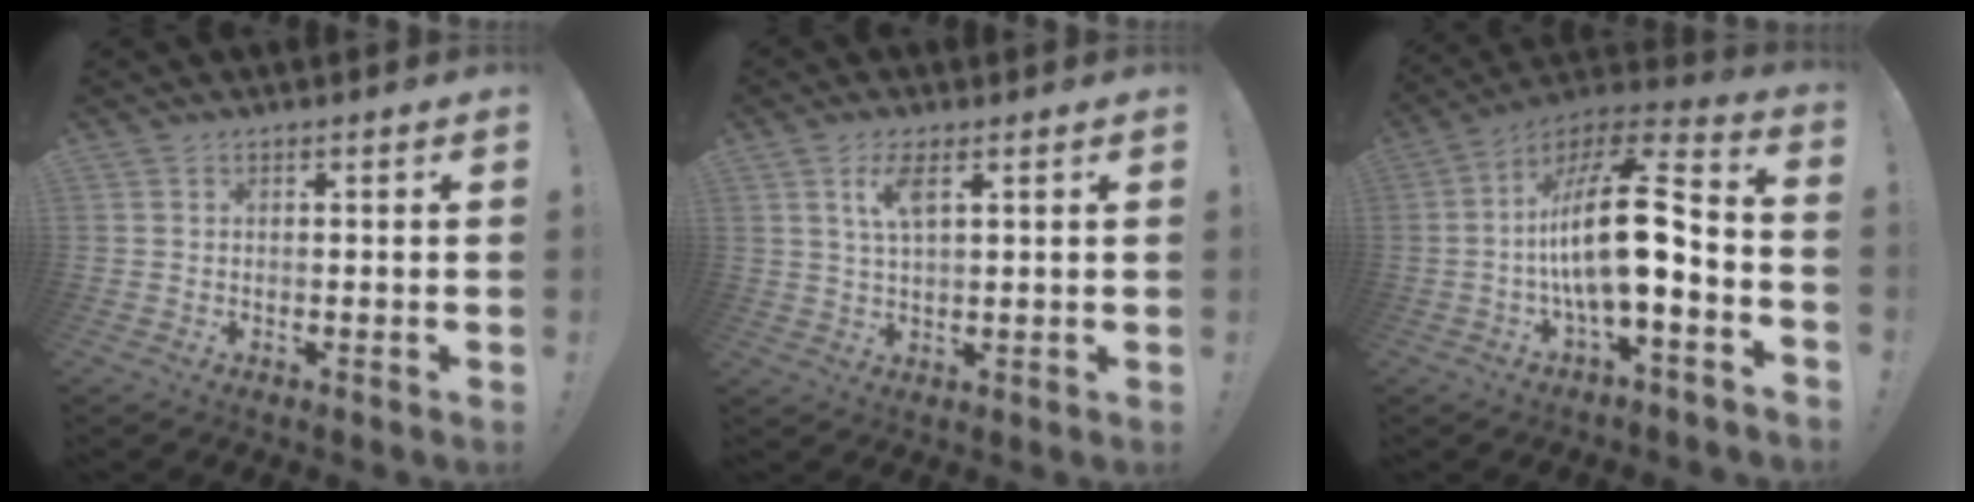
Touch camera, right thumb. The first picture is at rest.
{"total": 5.8, "force": [2.5, 2.0, 4.8], "torque": [-0.086, -0.001, 0.041]}
{"total": 20.7, "force": [-1.9, 6.8, 19.4], "torque": [-0.339, 0.008, -0.034]}